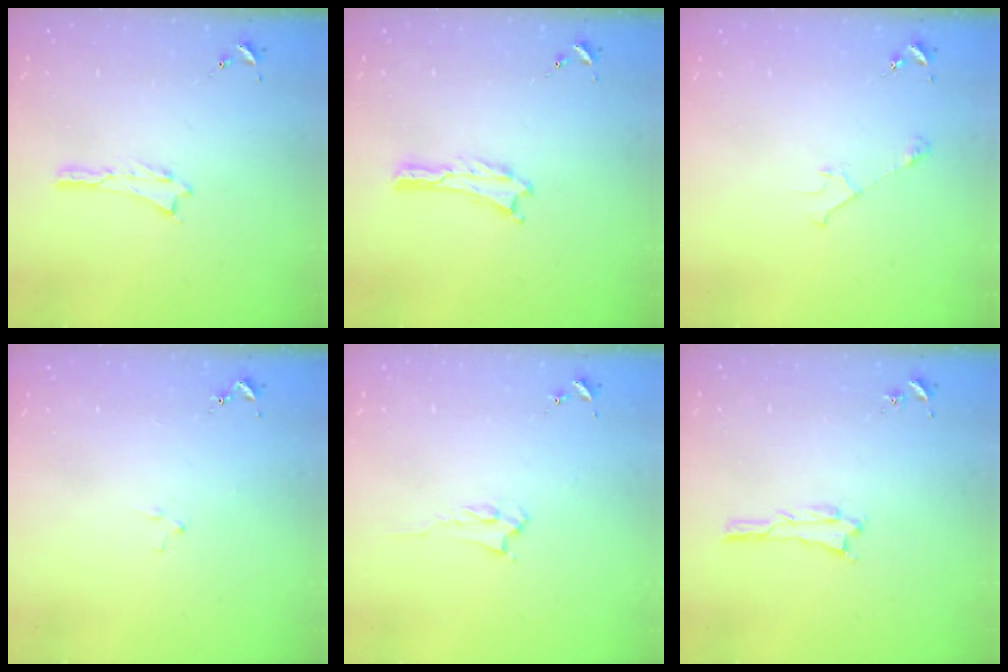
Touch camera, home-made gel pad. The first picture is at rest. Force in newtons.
{"total": 0.0}
{"total": 2.9, "press": 2.9, "slide": 0.3}
{"total": 0.8, "press": 0.8, "slide": 0.2}
{"total": 2.0, "press": 1.9, "slide": 0.3}
{"total": 1.1, "press": 1.1, "slide": 0.1}